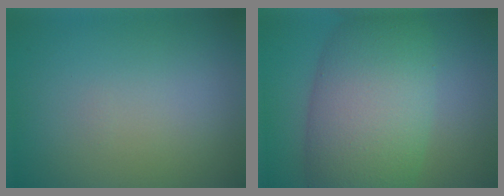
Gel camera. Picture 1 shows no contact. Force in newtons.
{"total": 10.7, "press": 10.7, "slide": 0.3}